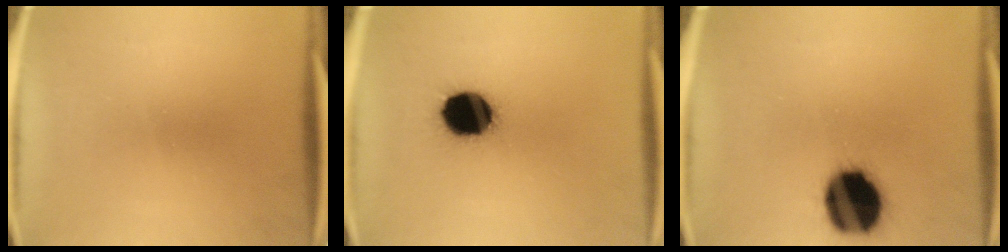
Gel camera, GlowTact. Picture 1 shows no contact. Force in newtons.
{"total": 15.5}
{"total": 19.1}